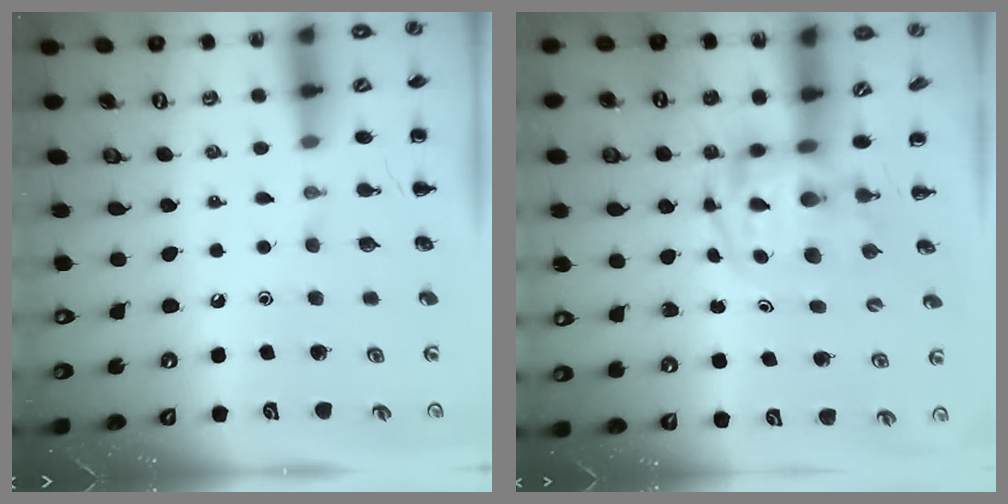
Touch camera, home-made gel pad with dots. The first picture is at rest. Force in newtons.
{"total": 3.8, "press": 3.8, "slide": 0.6}